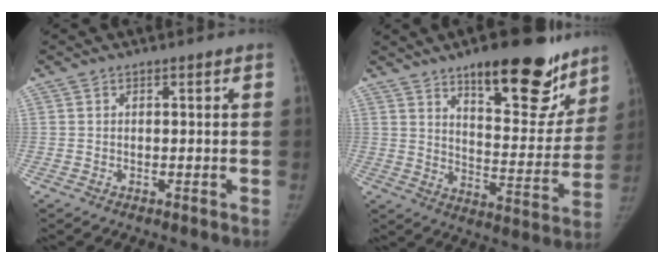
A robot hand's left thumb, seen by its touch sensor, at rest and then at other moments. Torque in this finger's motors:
{"motor_torque": [0.59, -0.41, 1.21, -0.96, 0.30]}